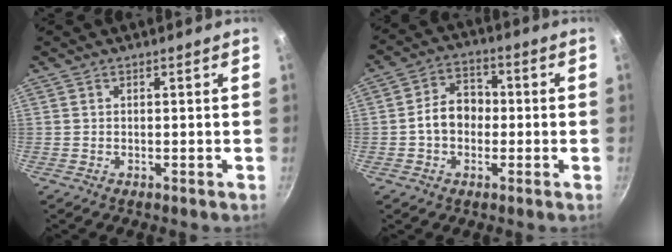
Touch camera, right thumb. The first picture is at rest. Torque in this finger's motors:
{"motor_torque": [1.04, 0.91, 0.84, -0.36, 0.02]}